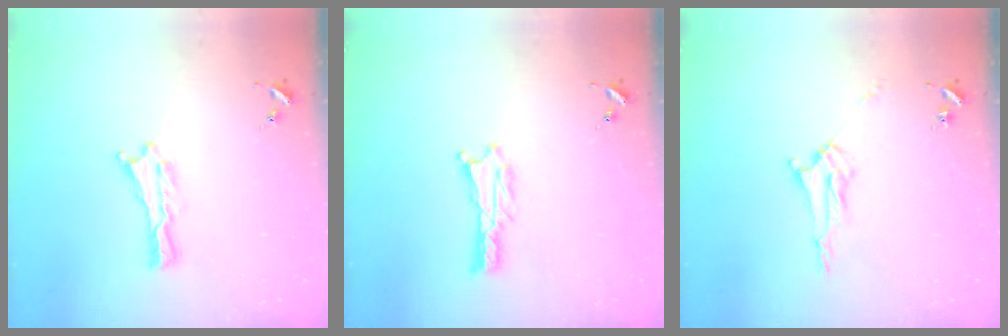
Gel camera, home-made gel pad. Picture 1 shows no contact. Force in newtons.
{"total": 0.9, "press": 0.8, "slide": 0.1}
{"total": 3.0, "press": 3.0, "slide": 0.3}